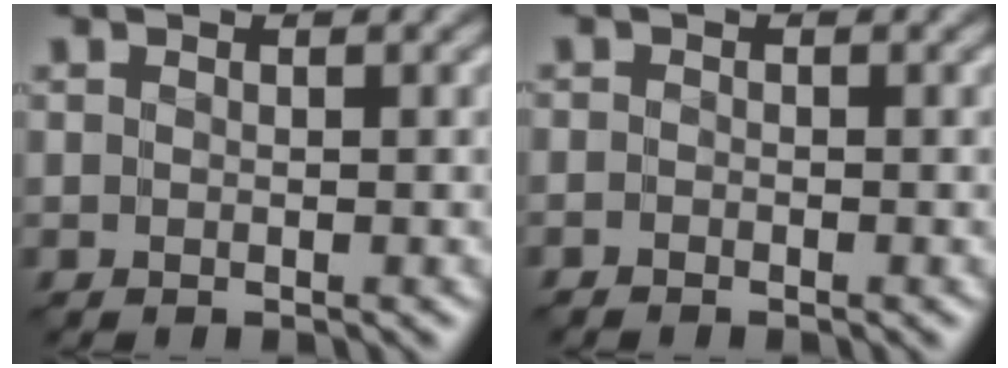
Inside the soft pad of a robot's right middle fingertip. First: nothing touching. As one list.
[{"total": 0.7, "force": [-0.7, 0.1, -0.2], "torque": [0.006, 0.000, -0.017]}]